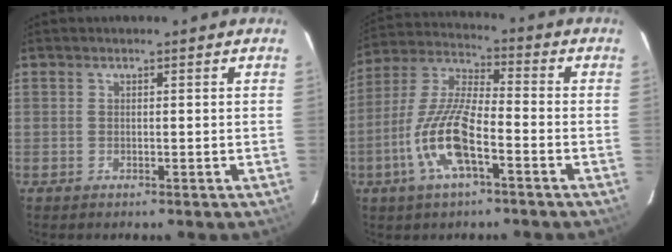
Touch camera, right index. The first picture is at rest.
{"total": 13.1, "force": [-5.4, 3.5, 11.4], "torque": [-0.244, -0.004, -0.109]}